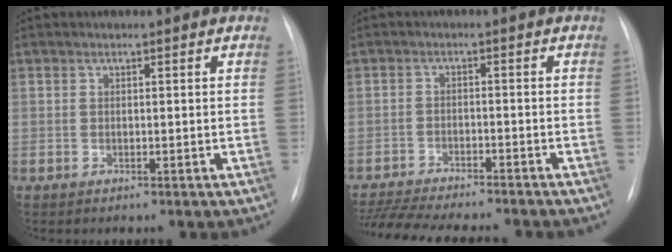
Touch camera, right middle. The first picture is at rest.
{"total": 14.6, "force": [-13.1, 1.8, 6.1], "torque": [-0.115, -0.014, -0.193]}